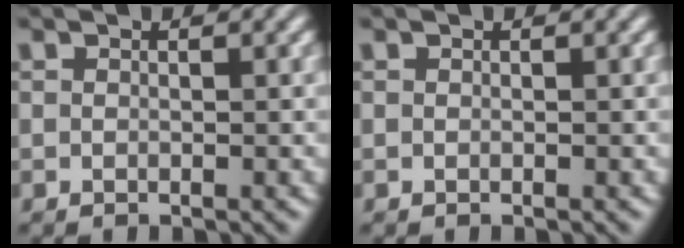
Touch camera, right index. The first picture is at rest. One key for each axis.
{"total": 0.0}